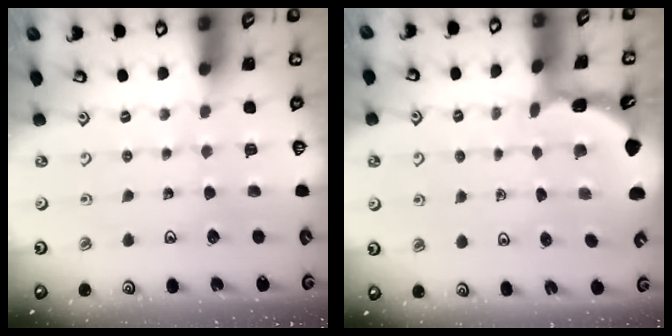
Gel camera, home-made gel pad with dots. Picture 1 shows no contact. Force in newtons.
{"total": 2.0, "press": 2.0, "slide": 0.1}